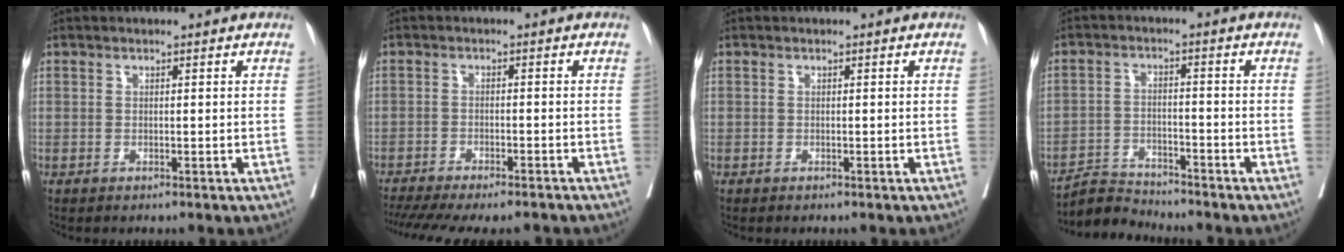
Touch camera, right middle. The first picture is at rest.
{"total": 15.8, "force": [-13.6, 3.4, 7.2], "torque": [-0.158, -0.022, -0.187]}
{"total": 0.0}
{"total": 5.1, "force": [-4.9, 0.0, -1.1], "torque": [0.015, -0.004, -0.090]}